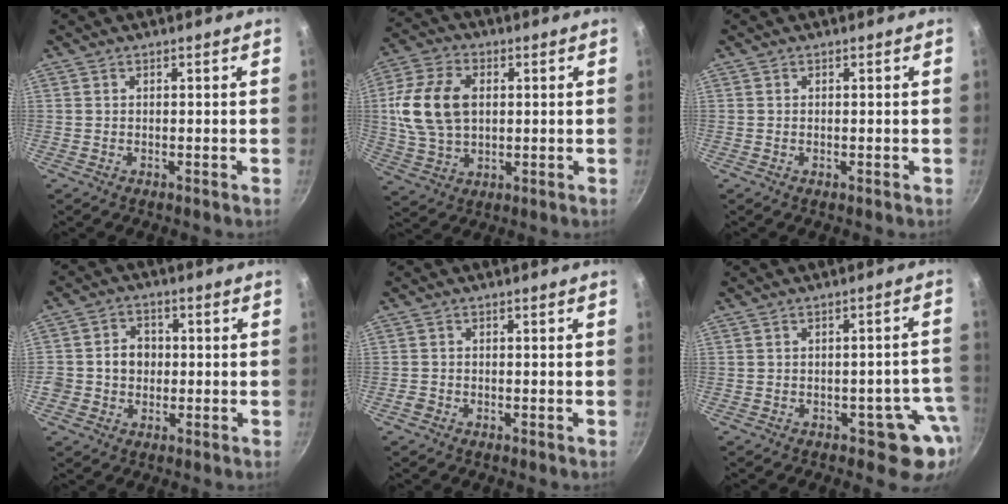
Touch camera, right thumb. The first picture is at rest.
{"total": 14.2, "force": [1.8, 9.5, 10.4], "torque": [-0.192, 0.006, 0.031]}
{"total": 0.0}
{"total": 6.4, "force": [-0.3, 5.7, 2.9], "torque": [-0.016, 0.009, -0.014]}
{"total": 1.4, "force": [-0.8, 1.0, 0.5], "torque": [-0.012, 0.003, -0.017]}
{"total": 7.3, "force": [-3.0, 4.6, 4.8], "torque": [0.007, 0.034, -0.026]}